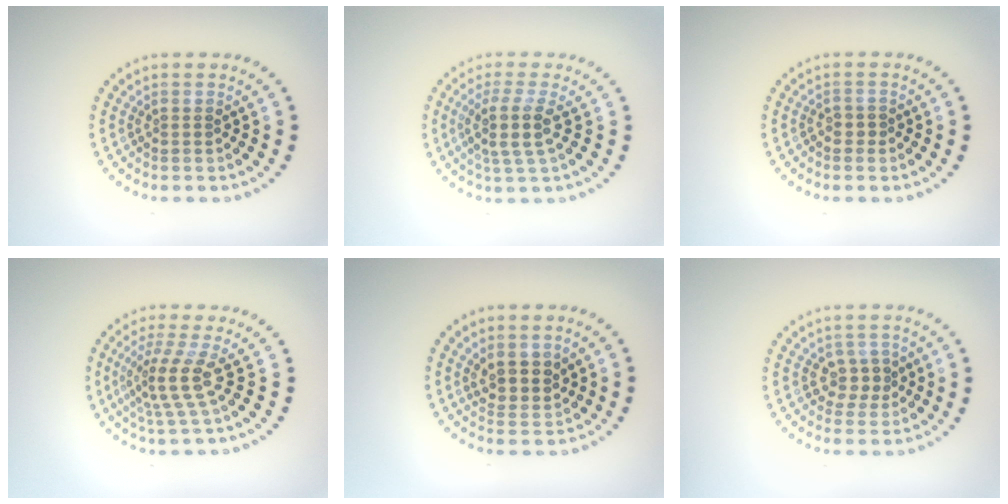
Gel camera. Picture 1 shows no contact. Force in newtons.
{"total": 3.2, "press": 2.6, "slide": 1.9}
{"total": 0.7, "press": 0.5, "slide": 0.4}
{"total": 3.5, "press": 2.5, "slide": 2.4}
{"total": 2.8, "press": 2.5, "slide": 1.3}
{"total": 2.3, "press": 2.1, "slide": 0.8}